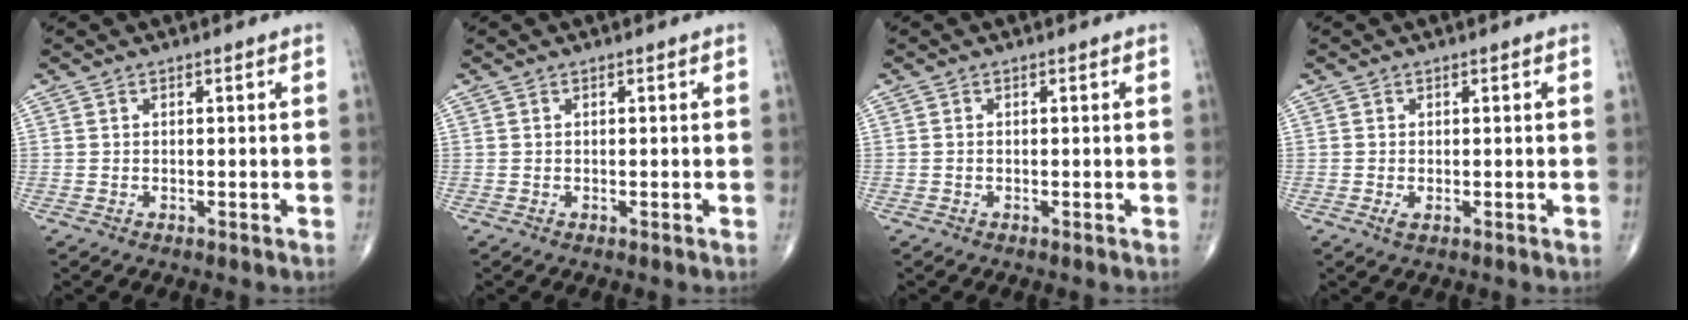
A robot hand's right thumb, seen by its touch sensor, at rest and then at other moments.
{"total": 0.0}
{"total": 0.0}
{"total": 1.1, "force": [-0.3, 0.5, 1.0], "torque": [-0.023, -0.004, -0.007]}